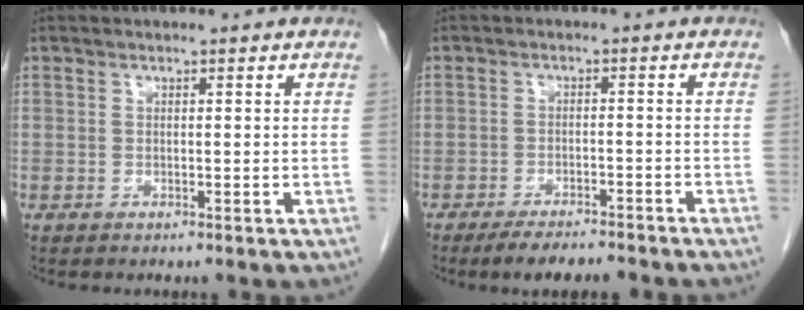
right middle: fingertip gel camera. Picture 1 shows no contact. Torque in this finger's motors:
{"motor_torque": [1.08, -0.72, 0.11, 0.06]}